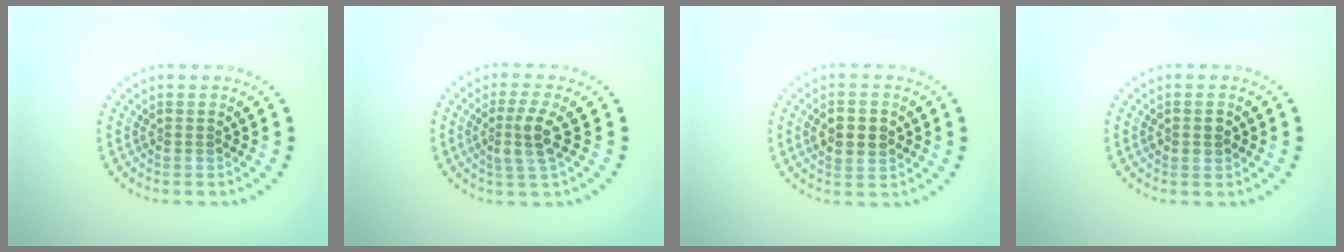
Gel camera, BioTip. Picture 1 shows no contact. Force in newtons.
{"total": 2.8, "press": 2.4, "slide": 1.4}
{"total": 3.9, "press": 3.9, "slide": 0.2}
{"total": 1.4, "press": 1.4, "slide": 0.1}